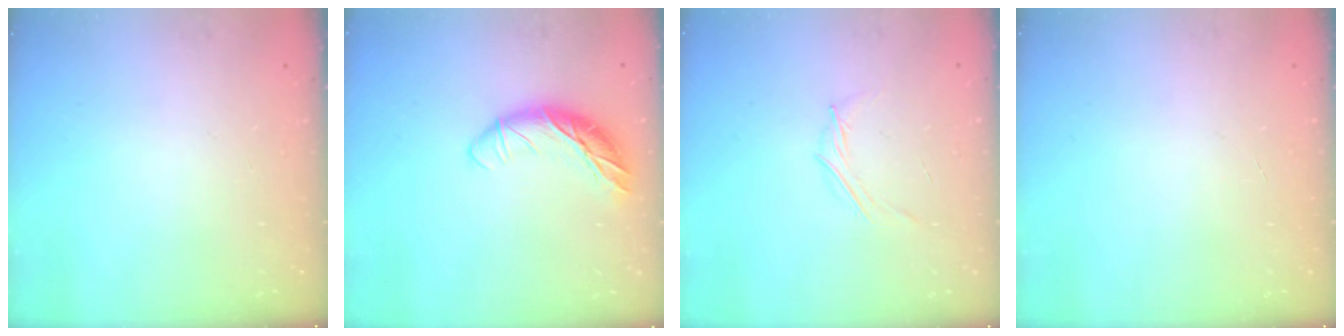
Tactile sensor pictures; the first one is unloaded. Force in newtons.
{"total": 11.5, "press": 11.3, "slide": 1.8}
{"total": 3.7, "press": 3.4, "slide": 1.3}
{"total": 0.0}